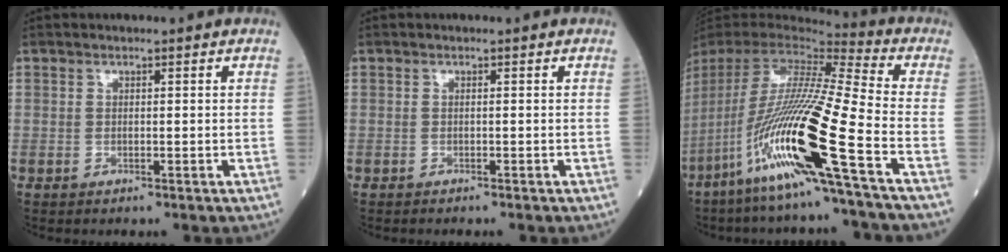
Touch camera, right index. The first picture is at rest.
{"total": 1.0, "force": [-0.9, 0.1, 0.4], "torque": [-0.005, -0.001, -0.012]}
{"total": 22.6, "force": [-10.3, -1.6, 20.0], "torque": [-0.417, -0.049, -0.209]}